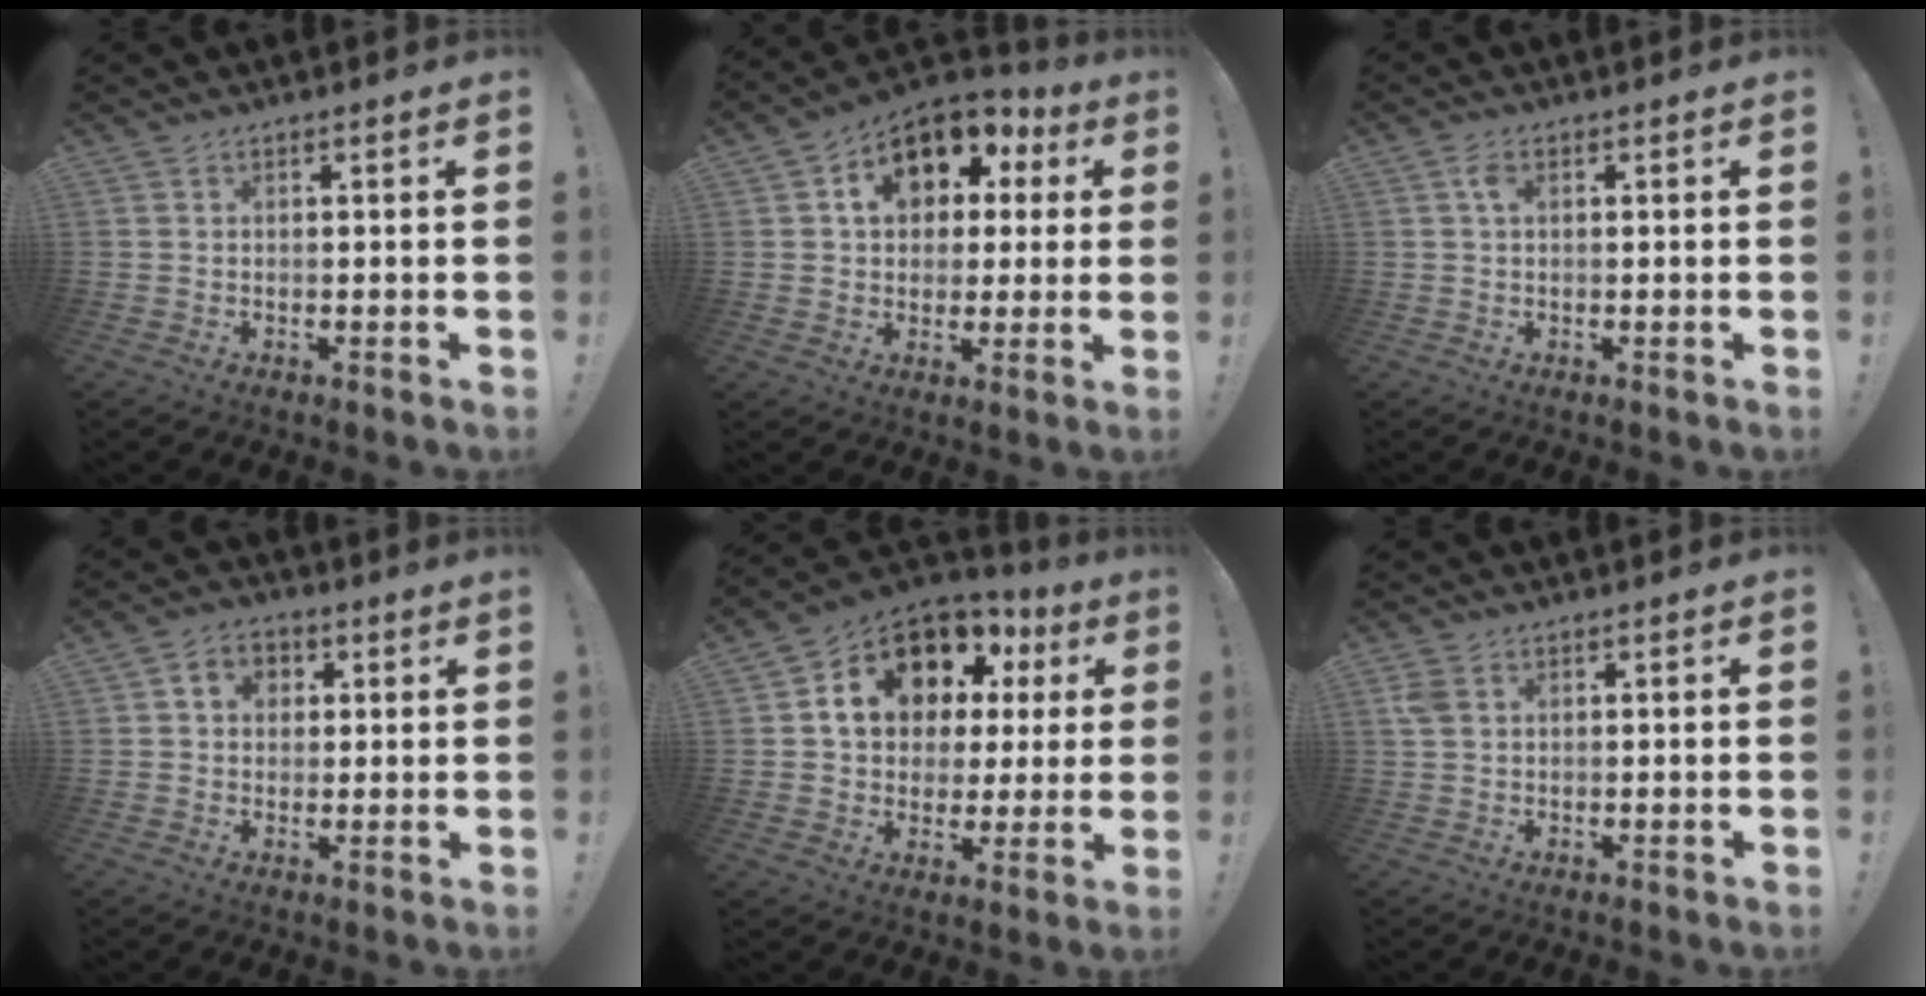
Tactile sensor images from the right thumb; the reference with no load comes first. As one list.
[{"total": 13.4, "force": [5.1, 9.7, 7.6], "torque": [-0.116, -0.018, 0.093]}, {"total": 2.7, "force": [0.8, 1.4, 2.1], "torque": [-0.040, 0.002, 0.012]}, {"total": 5.8, "force": [1.9, 4.6, 3.0], "torque": [-0.043, 0.002, 0.034]}, {"total": 15.6, "force": [7.5, 10.7, 8.7], "torque": [-0.143, -0.043, 0.145]}, {"total": 3.3, "force": [1.3, 2.2, 2.1], "torque": [-0.037, 0.004, 0.026]}]